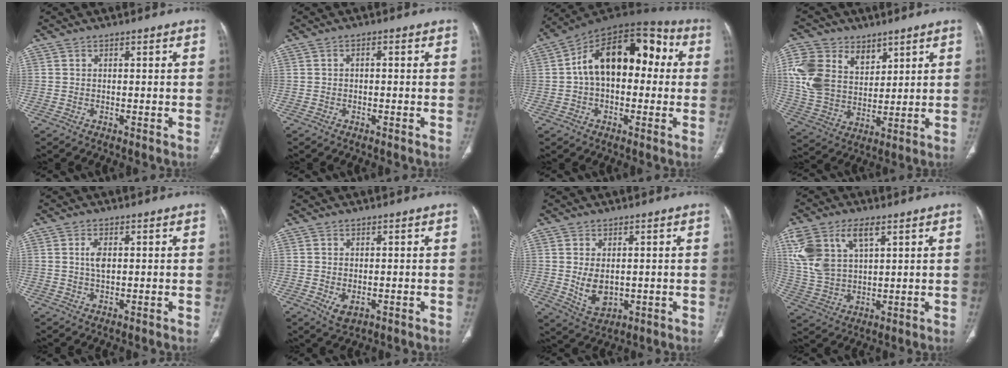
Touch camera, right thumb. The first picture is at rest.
{"total": 0.8, "force": [-0.1, 0.5, 0.6], "torque": [-0.008, 0.005, -0.004]}
{"total": 18.5, "force": [2.1, 11.2, 14.6], "torque": [-0.195, 0.053, 0.023]}
{"total": 14.7, "force": [5.8, 10.8, 8.2], "torque": [-0.148, -0.016, 0.121]}
{"total": 3.1, "force": [0.6, 1.6, 2.6], "torque": [-0.049, -0.002, 0.011]}
{"total": 3.0, "force": [-0.6, 1.9, 2.3], "torque": [-0.040, -0.006, 0.000]}
{"total": 6.4, "force": [0.1, 4.2, 4.9], "torque": [-0.076, -0.013, 0.020]}
{"total": 14.0, "force": [6.0, 7.6, 10.0], "torque": [-0.214, -0.005, 0.127]}